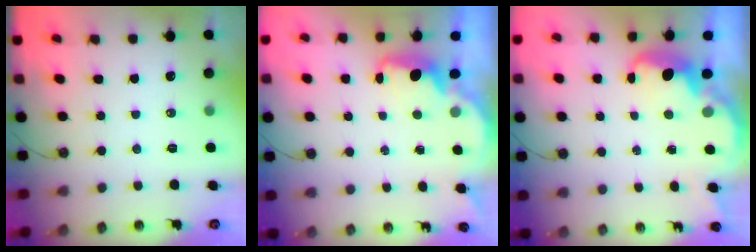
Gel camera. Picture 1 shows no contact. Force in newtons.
{"total": 1.8, "press": 1.6, "slide": 0.7}
{"total": 3.5, "press": 3.4, "slide": 0.6}